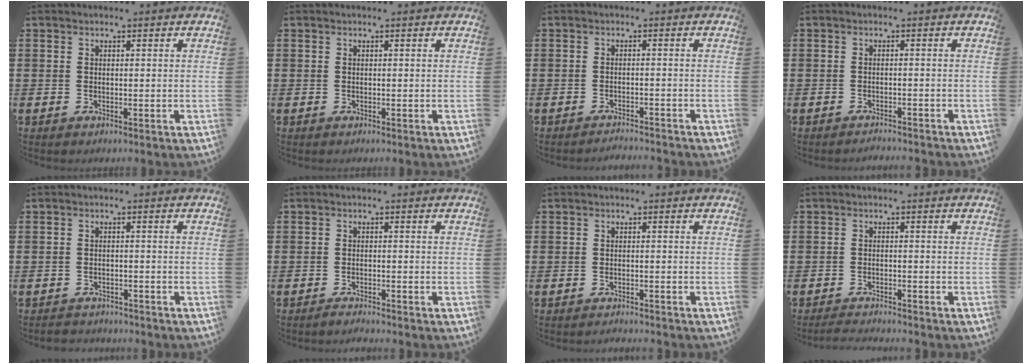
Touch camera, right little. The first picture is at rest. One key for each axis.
{"total": 0.0}
{"total": 1.4, "fx": -1.4, "fy": -0.1, "fz": 0.0, "tx": -0.002, "ty": 0.005, "tz": -0.030}
{"total": 1.1, "fx": -1.1, "fy": -0.1, "fz": -0.1, "tx": -0.001, "ty": 0.003, "tz": -0.023}
{"total": 1.4, "fx": -1.4, "fy": 0.2, "fz": -0.2, "tx": -0.002, "ty": 0.004, "tz": -0.031}
{"total": 1.2, "fx": -1.2, "fy": -0.1, "fz": 0.1, "tx": -0.004, "ty": 0.000, "tz": -0.024}
{"total": 1.0, "fx": -1.0, "fy": -0.1, "fz": 0.0, "tx": -0.002, "ty": 0.001, "tz": -0.020}
{"total": 1.5, "fx": -1.5, "fy": -0.1, "fz": 0.3, "tx": -0.006, "ty": 0.003, "tz": -0.030}